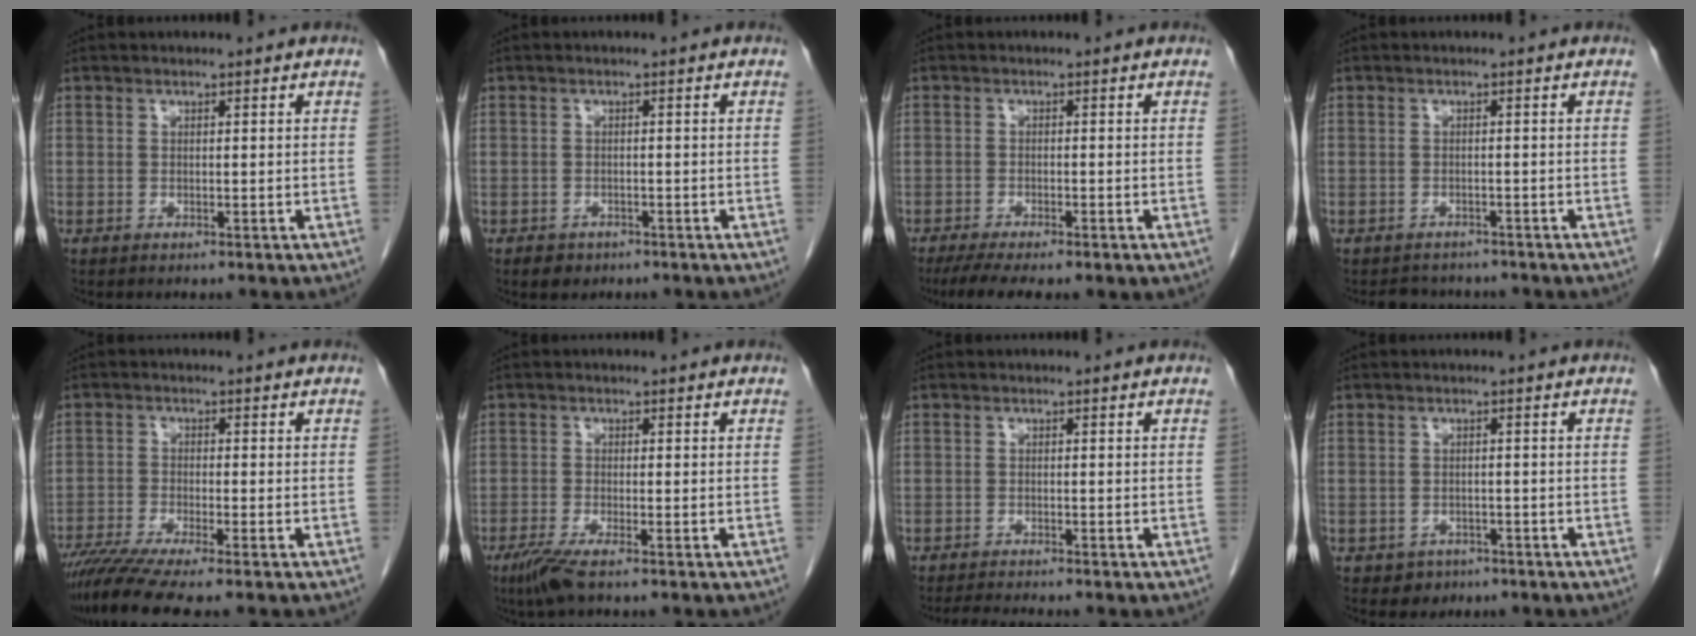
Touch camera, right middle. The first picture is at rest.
{"total": 1.8, "force": [-1.3, 1.2, 0.5], "torque": [-0.016, 0.000, -0.015]}
{"total": 7.3, "force": [-5.2, 1.6, 4.9], "torque": [-0.075, -0.017, -0.079]}
{"total": 3.7, "force": [-3.4, 1.4, 0.0], "torque": [-0.003, -0.001, -0.047]}
{"total": 8.4, "force": [-6.7, -0.6, 5.0], "torque": [-0.088, -0.025, -0.115]}
{"total": 3.6, "force": [-2.3, 0.2, 2.7], "torque": [-0.059, -0.012, -0.048]}
{"total": 2.7, "force": [-2.4, -0.9, 0.8], "torque": [-0.024, -0.016, -0.045]}
{"total": 2.1, "force": [-1.2, 1.7, 0.2], "torque": [-0.010, 0.006, -0.013]}